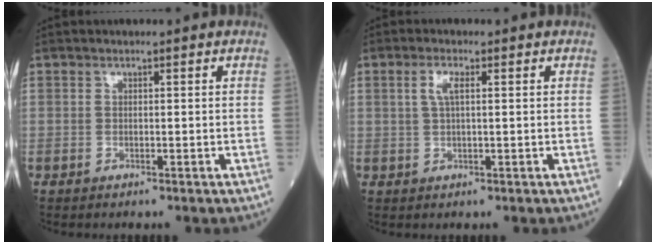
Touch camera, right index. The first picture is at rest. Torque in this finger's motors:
{"motor_torque": [0.13, 0.13, 0.03, 0.05]}